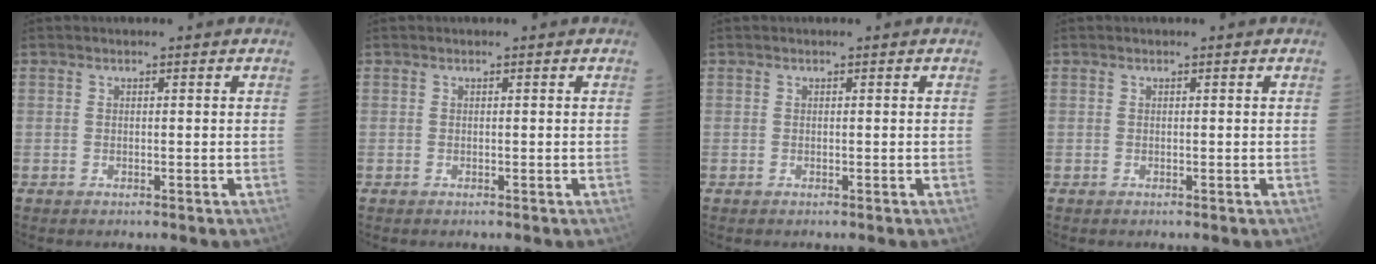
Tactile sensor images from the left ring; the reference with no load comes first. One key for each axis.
{"total": 0.0}
{"total": 0.0}
{"total": 0.0}